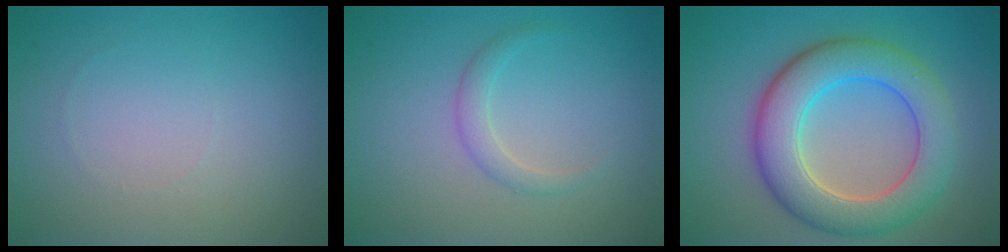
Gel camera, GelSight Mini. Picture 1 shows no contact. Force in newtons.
{"total": 1.5, "press": 1.5, "slide": 0.1}
{"total": 7.9, "press": 7.9, "slide": 0.5}